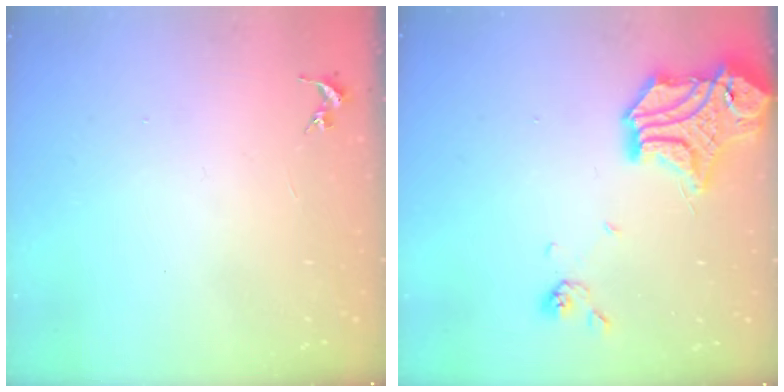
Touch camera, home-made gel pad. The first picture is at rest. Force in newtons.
{"total": 18.4, "press": 18.3, "slide": 2.2}